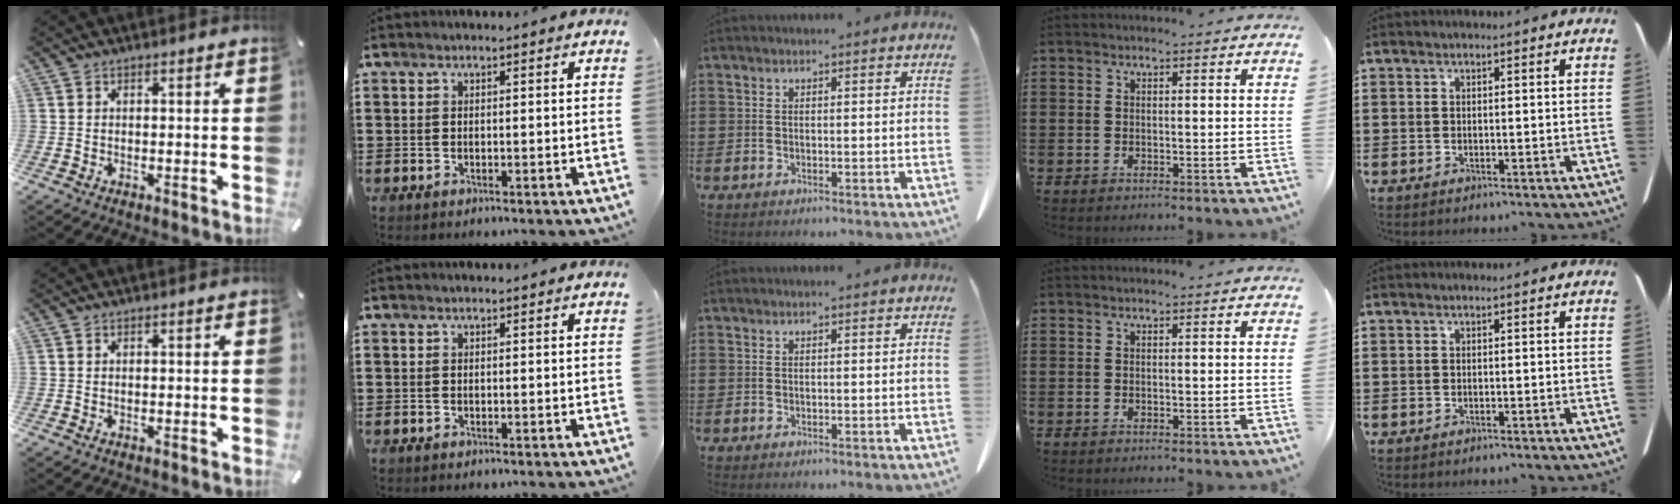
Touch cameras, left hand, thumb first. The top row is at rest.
{}